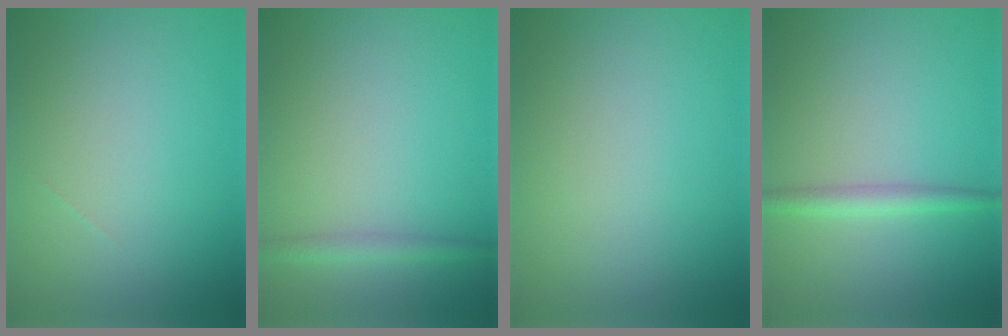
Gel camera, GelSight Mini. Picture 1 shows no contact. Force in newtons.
{"total": 1.6, "press": 1.6, "slide": 0.1}
{"total": 0.0}
{"total": 1.9, "press": 1.9, "slide": 0.0}